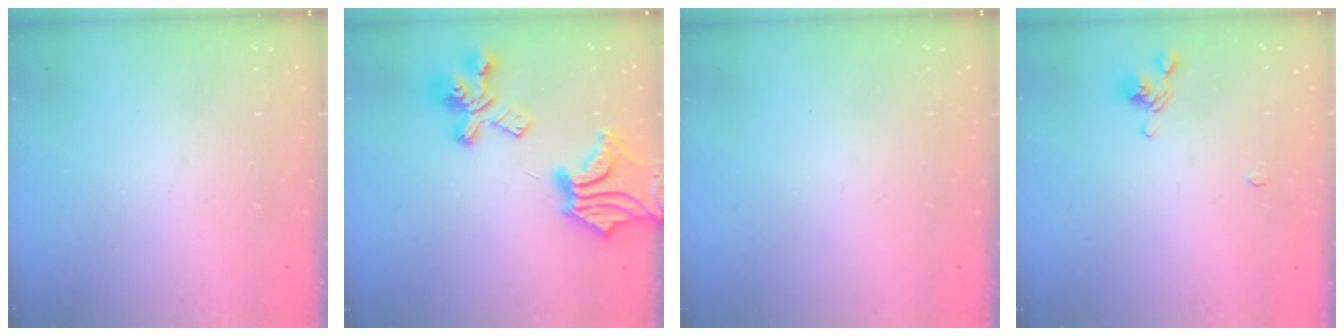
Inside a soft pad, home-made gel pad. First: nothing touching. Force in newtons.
{"total": 15.6, "press": 15.0, "slide": 4.4}
{"total": 0.0}
{"total": 1.0, "press": 0.8, "slide": 0.5}